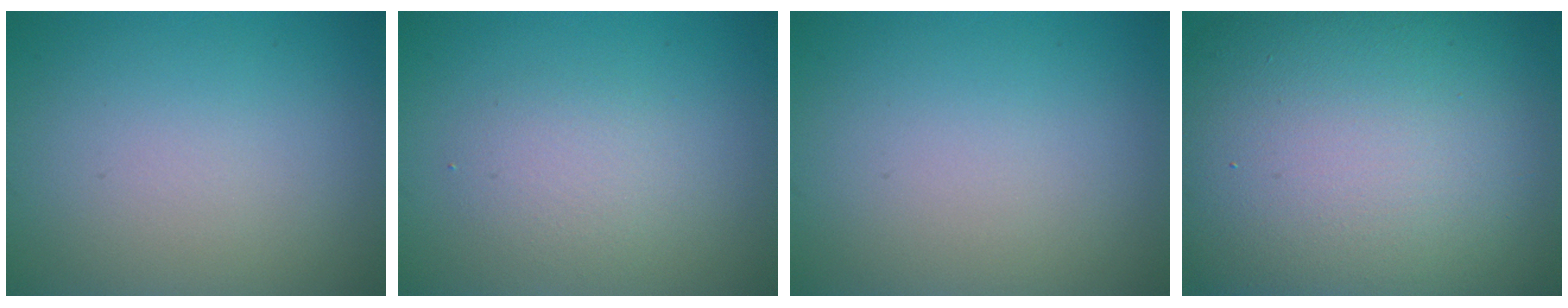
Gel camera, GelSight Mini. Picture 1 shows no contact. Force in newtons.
{"total": 2.2, "press": 2.2, "slide": 0.1}
{"total": 0.0}
{"total": 20.3, "press": 20.3, "slide": 0.9}